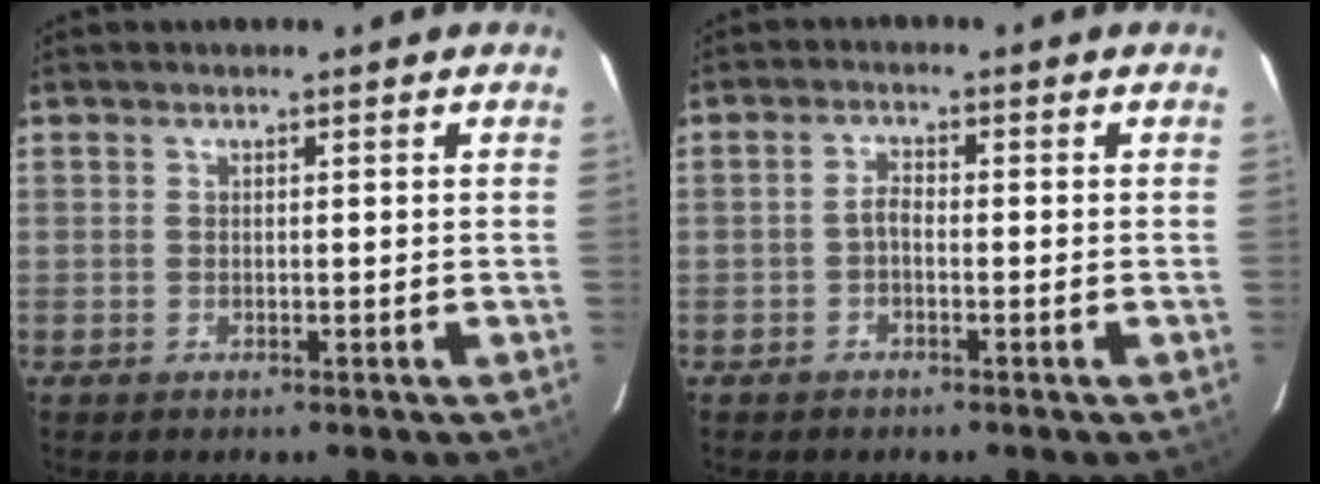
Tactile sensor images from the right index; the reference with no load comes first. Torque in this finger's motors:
{"motor_torque": [0.36, 0.00, 0.16, 0.03]}